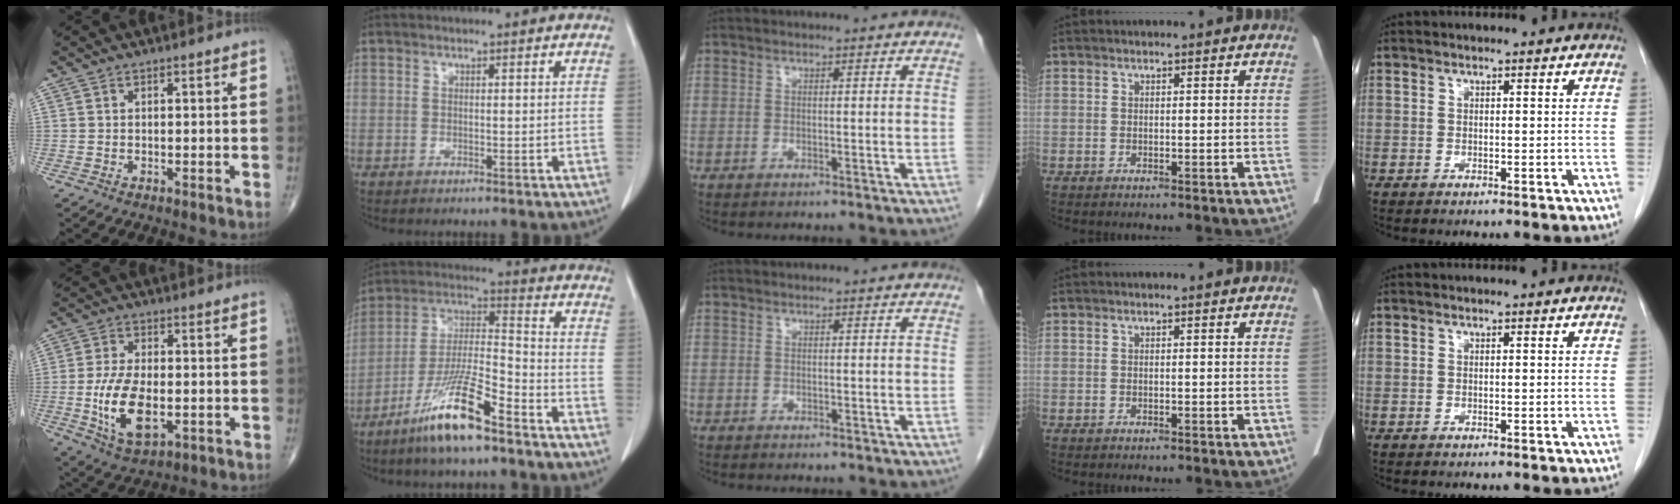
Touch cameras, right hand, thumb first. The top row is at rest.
{"thumb": {"total": 15.0, "force": [-3.0, 8.0, 12.4], "torque": [-0.231, -0.003, -0.041]}, "index": {"total": 13.4, "force": [-8.8, 1.4, 10.0], "torque": [-0.204, -0.018, -0.164]}, "middle": {"total": 0.6, "force": [-0.5, 0.3, 0.1], "torque": [-0.011, 0.001, -0.010]}}